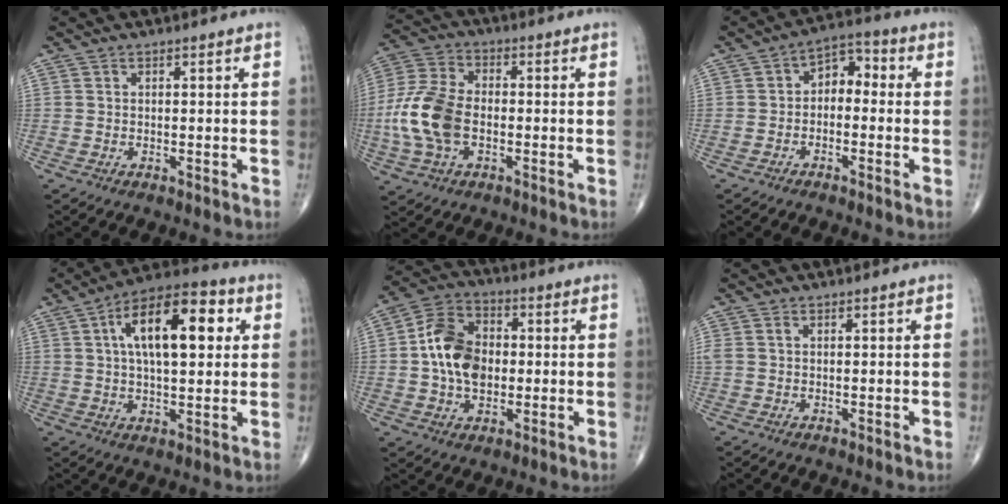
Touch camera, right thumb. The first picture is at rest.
{"total": 13.0, "force": [-2.2, 8.0, 10.0], "torque": [-0.218, 0.019, -0.048]}
{"total": 5.8, "force": [-0.6, 3.9, 4.2], "torque": [-0.041, 0.034, -0.026]}
{"total": 17.1, "force": [4.2, 7.7, 14.6], "torque": [-0.215, 0.018, 0.058]}
{"total": 12.5, "force": [-0.1, 8.7, 9.0], "torque": [-0.147, 0.022, -0.008]}
{"total": 1.3, "force": [0.3, 0.8, 1.0], "torque": [-0.034, 0.014, 0.011]}